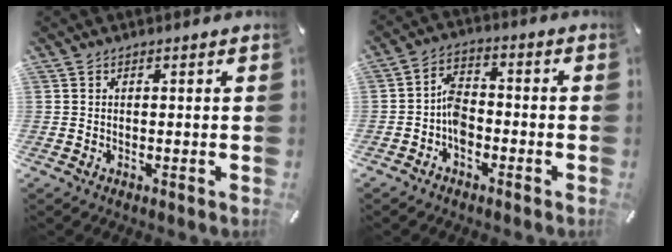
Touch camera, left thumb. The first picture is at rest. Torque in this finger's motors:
{"motor_torque": [0.35, 1.75, 0.42, 0.48, 0.04]}